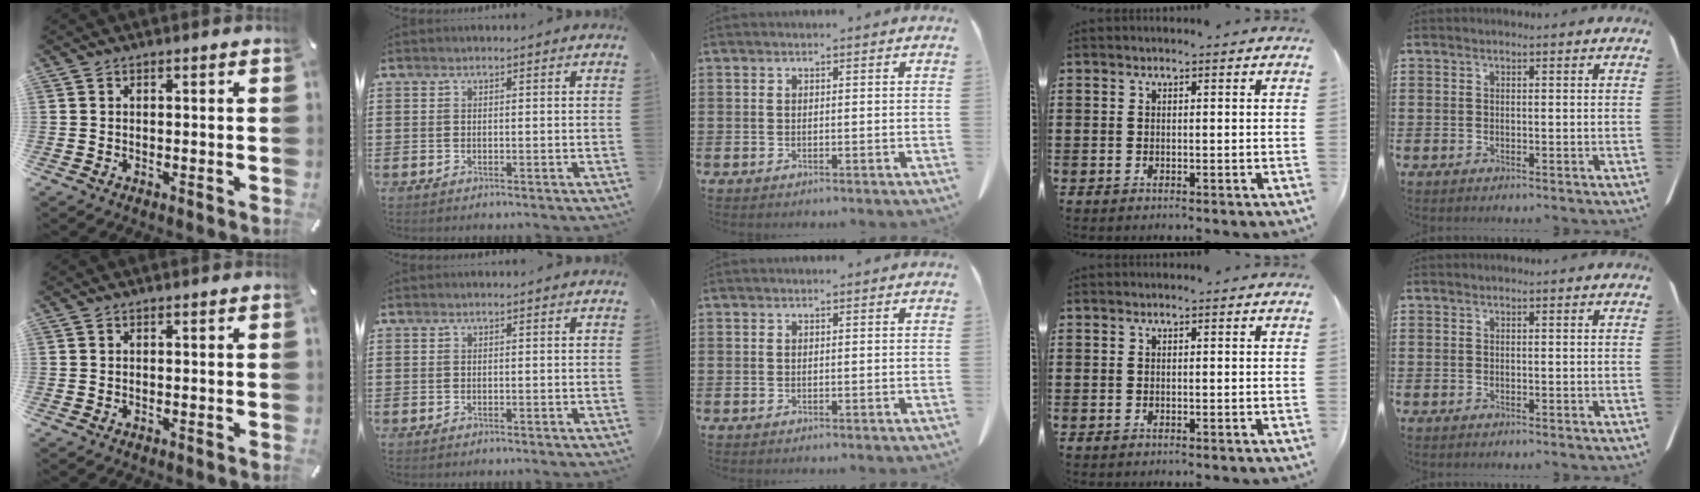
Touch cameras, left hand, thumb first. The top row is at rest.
{}